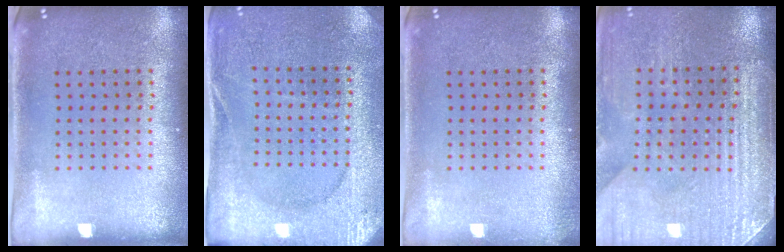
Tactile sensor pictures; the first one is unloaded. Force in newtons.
{"total": 2.7, "press": 2.6, "slide": 0.4}
{"total": 0.6, "press": 0.6, "slide": 0.1}
{"total": 3.5, "press": 3.5, "slide": 0.1}